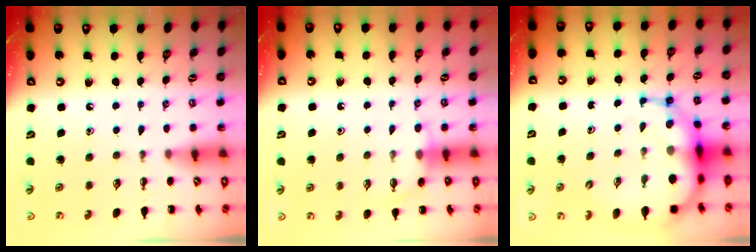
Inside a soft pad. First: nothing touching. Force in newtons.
{"total": 5.5, "press": 5.4, "slide": 1.3}
{"total": 14.7, "press": 14.3, "slide": 3.6}